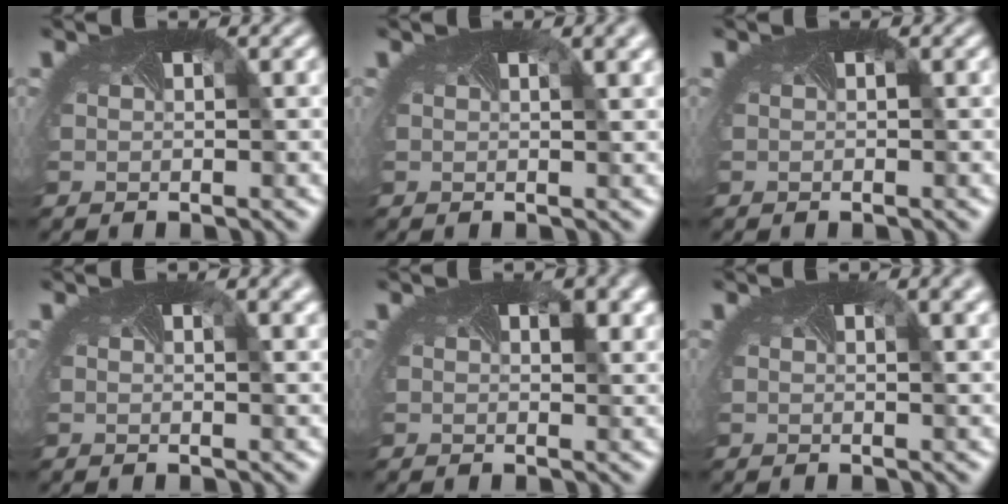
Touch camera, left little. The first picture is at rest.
{"total": 3.3, "force": [1.7, 1.3, 2.5], "torque": [-0.017, 0.009, 0.003]}
{"total": 0.0}
{"total": 2.1, "force": [1.1, 0.8, 1.5], "torque": [-0.008, 0.004, -0.002]}
{"total": 1.6, "force": [0.8, 0.5, 1.2], "torque": [-0.019, -0.008, 0.013]}
{"total": 3.4, "force": [1.7, 1.3, 2.5], "torque": [-0.015, 0.009, 0.003]}